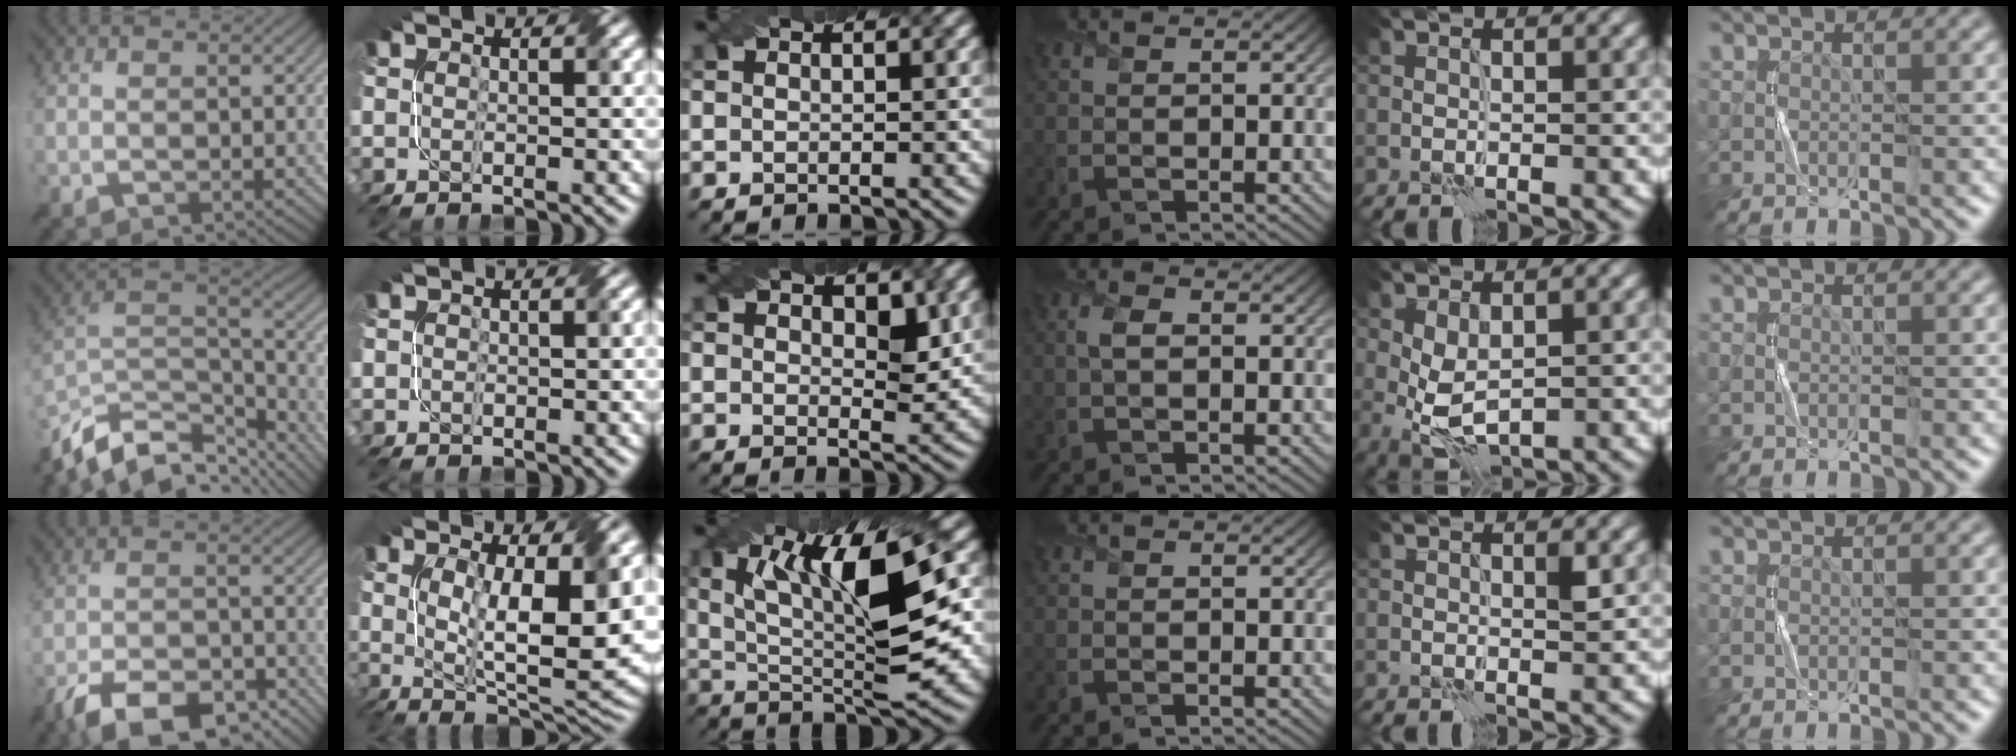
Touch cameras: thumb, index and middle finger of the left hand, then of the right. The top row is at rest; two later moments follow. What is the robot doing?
{"motion": "twist", "object": "screw"}